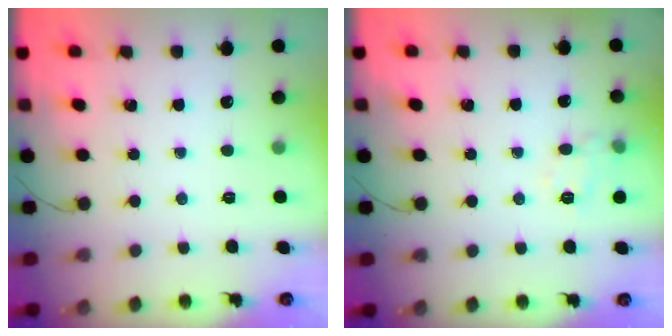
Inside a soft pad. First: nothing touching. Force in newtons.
{"total": 8.9, "press": 8.8, "slide": 1.0}